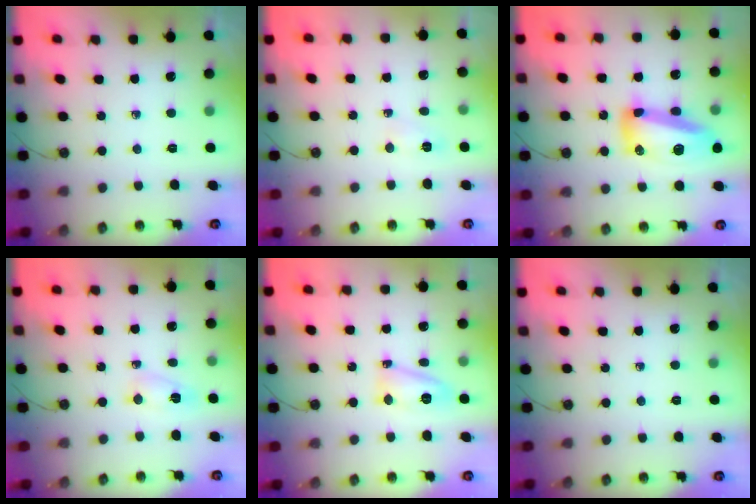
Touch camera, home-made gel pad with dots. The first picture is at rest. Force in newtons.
{"total": 3.0, "press": 2.8, "slide": 1.1}
{"total": 15.4, "press": 15.3, "slide": 1.9}
{"total": 3.1, "press": 3.1, "slide": 0.3}
{"total": 10.3, "press": 10.3, "slide": 0.8}
{"total": 0.0}